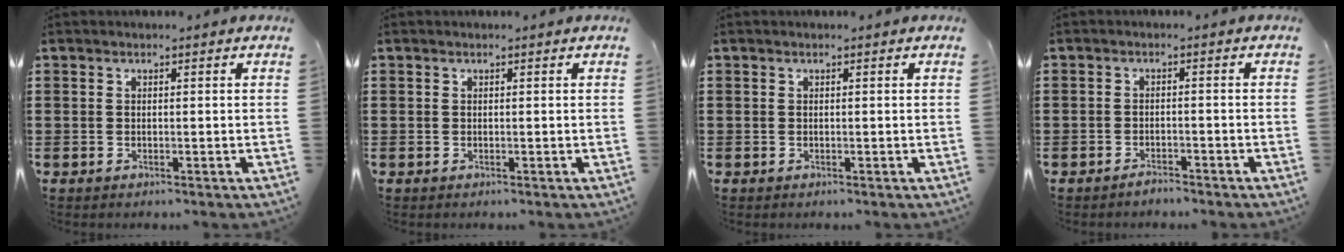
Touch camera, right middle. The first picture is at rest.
{"total": 0.0}
{"total": 0.0}
{"total": 1.5, "force": [-1.5, 0.3, 0.2], "torque": [-0.007, 0.002, -0.031]}